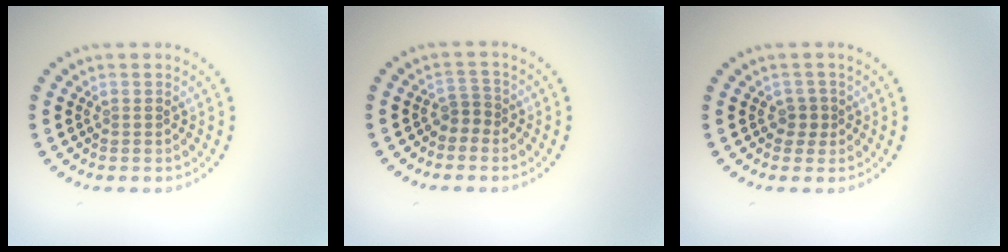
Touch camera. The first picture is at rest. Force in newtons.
{"total": 1.3, "press": 1.0, "slide": 0.9}
{"total": 1.4, "press": 1.1, "slide": 0.7}